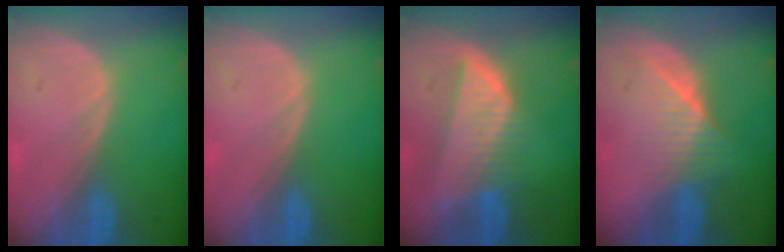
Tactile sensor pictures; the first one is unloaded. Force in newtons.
{"total": 0.0}
{"total": 8.4, "press": 7.4, "slide": 4.0}
{"total": 6.4, "press": 6.0, "slide": 2.2}